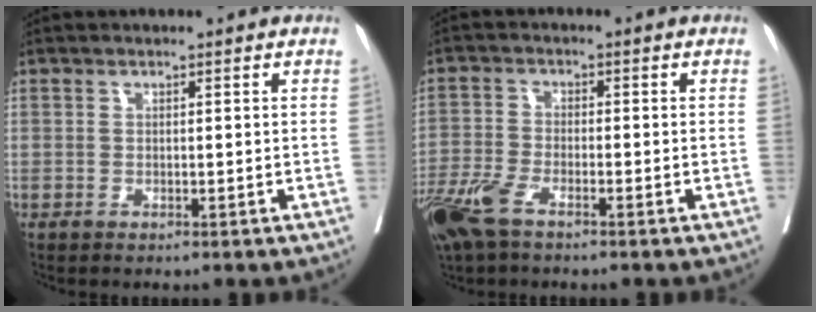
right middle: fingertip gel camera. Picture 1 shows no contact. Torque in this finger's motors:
{"motor_torque": [0.67, -0.82, 0.17, 0.06]}